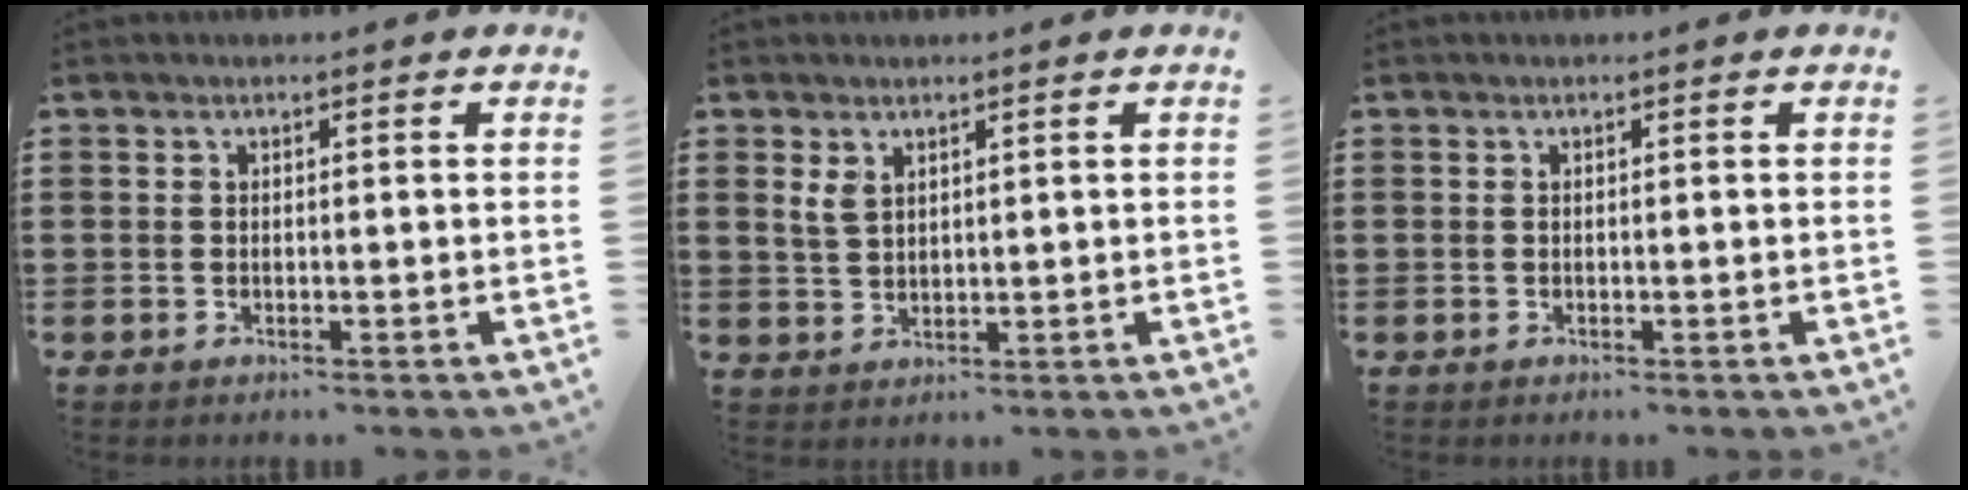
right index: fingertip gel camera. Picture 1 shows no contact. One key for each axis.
{"total": 2.5, "fx": 1.6, "fy": 1.4, "fz": 1.4, "tx": -0.032, "ty": 0.005, "tz": 0.030}
{"total": 0.0}